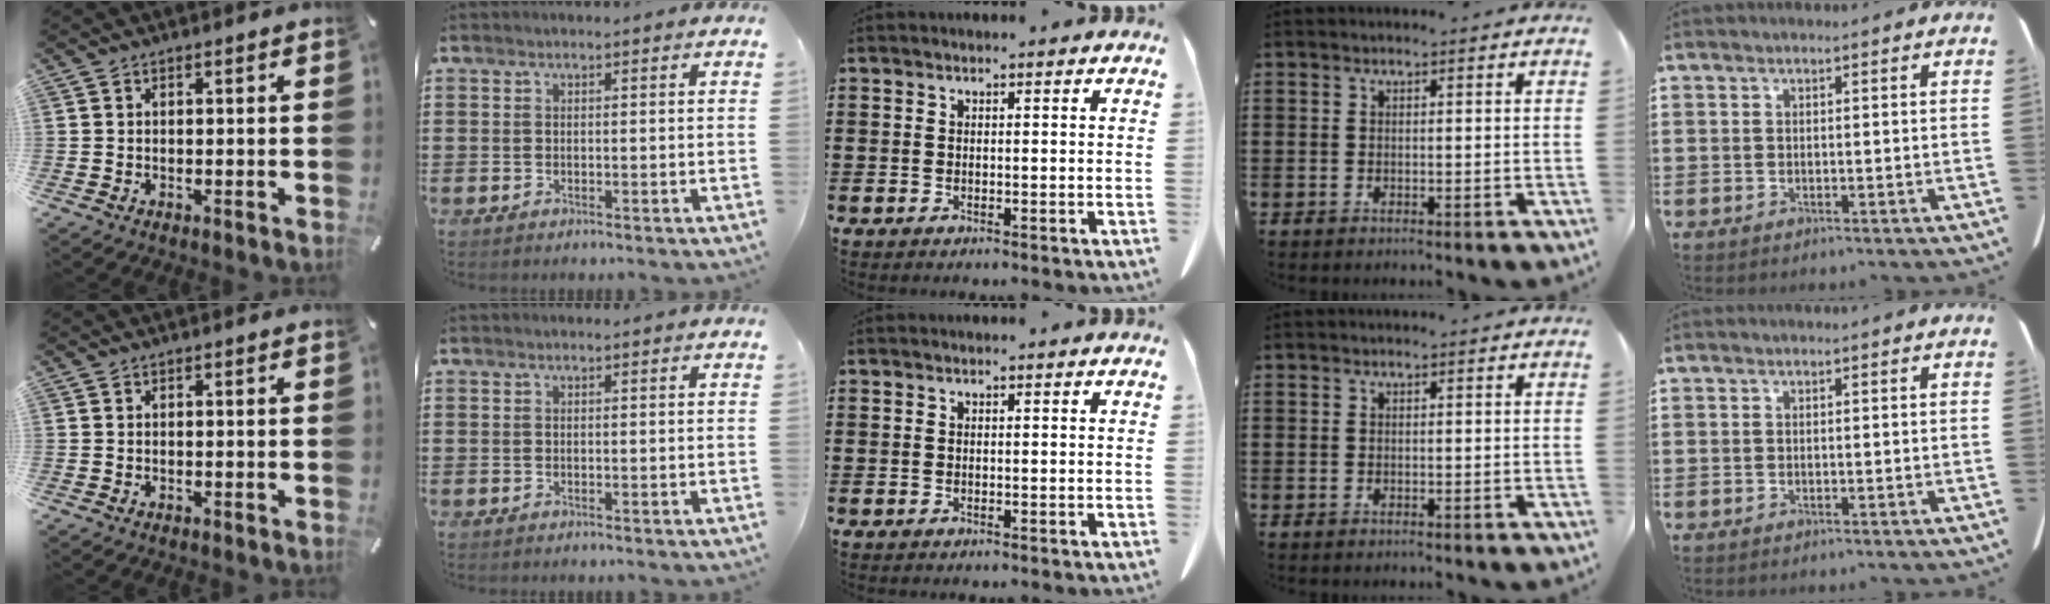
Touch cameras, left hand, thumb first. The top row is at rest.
{}